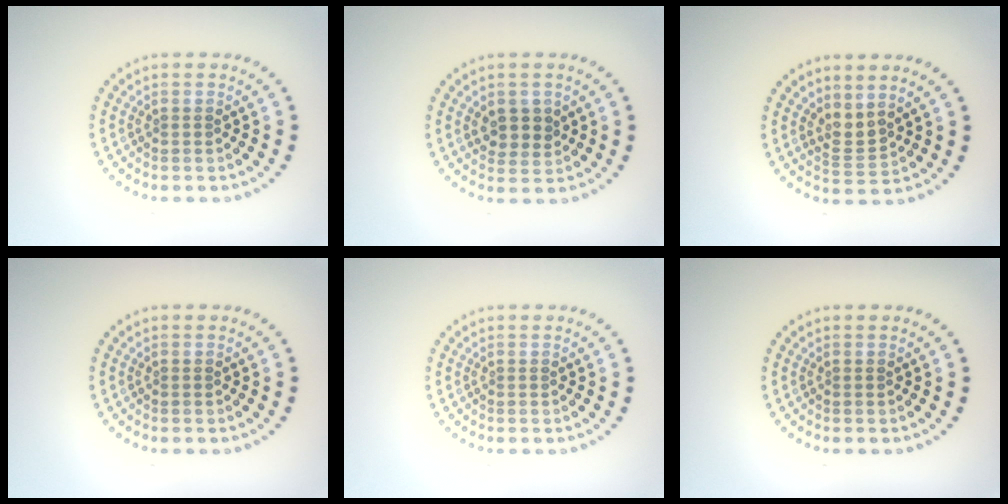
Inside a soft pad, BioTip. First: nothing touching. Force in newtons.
{"total": 2.5, "press": 2.3, "slide": 0.8}
{"total": 1.9, "press": 1.4, "slide": 1.4}
{"total": 0.0}
{"total": 0.0}
{"total": 0.0}